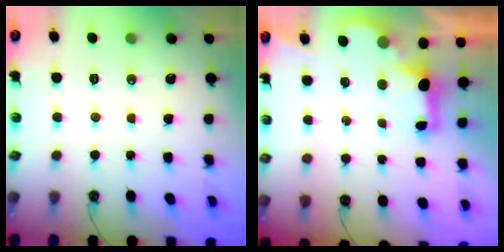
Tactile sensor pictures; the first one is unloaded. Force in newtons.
{"total": 2.4, "press": 2.3, "slide": 0.7}